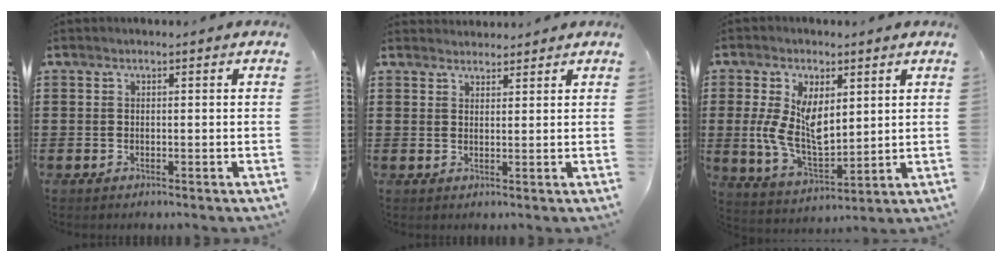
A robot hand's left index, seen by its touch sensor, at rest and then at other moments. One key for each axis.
{"total": 1.9, "fx": 1.9, "fy": 0.3, "fz": -0.1, "tx": -0.003, "ty": 0.000, "tz": 0.038}
{"total": 9.3, "fx": 2.3, "fy": 5.2, "fz": 7.4, "tx": -0.167, "ty": 0.001, "tz": 0.042}